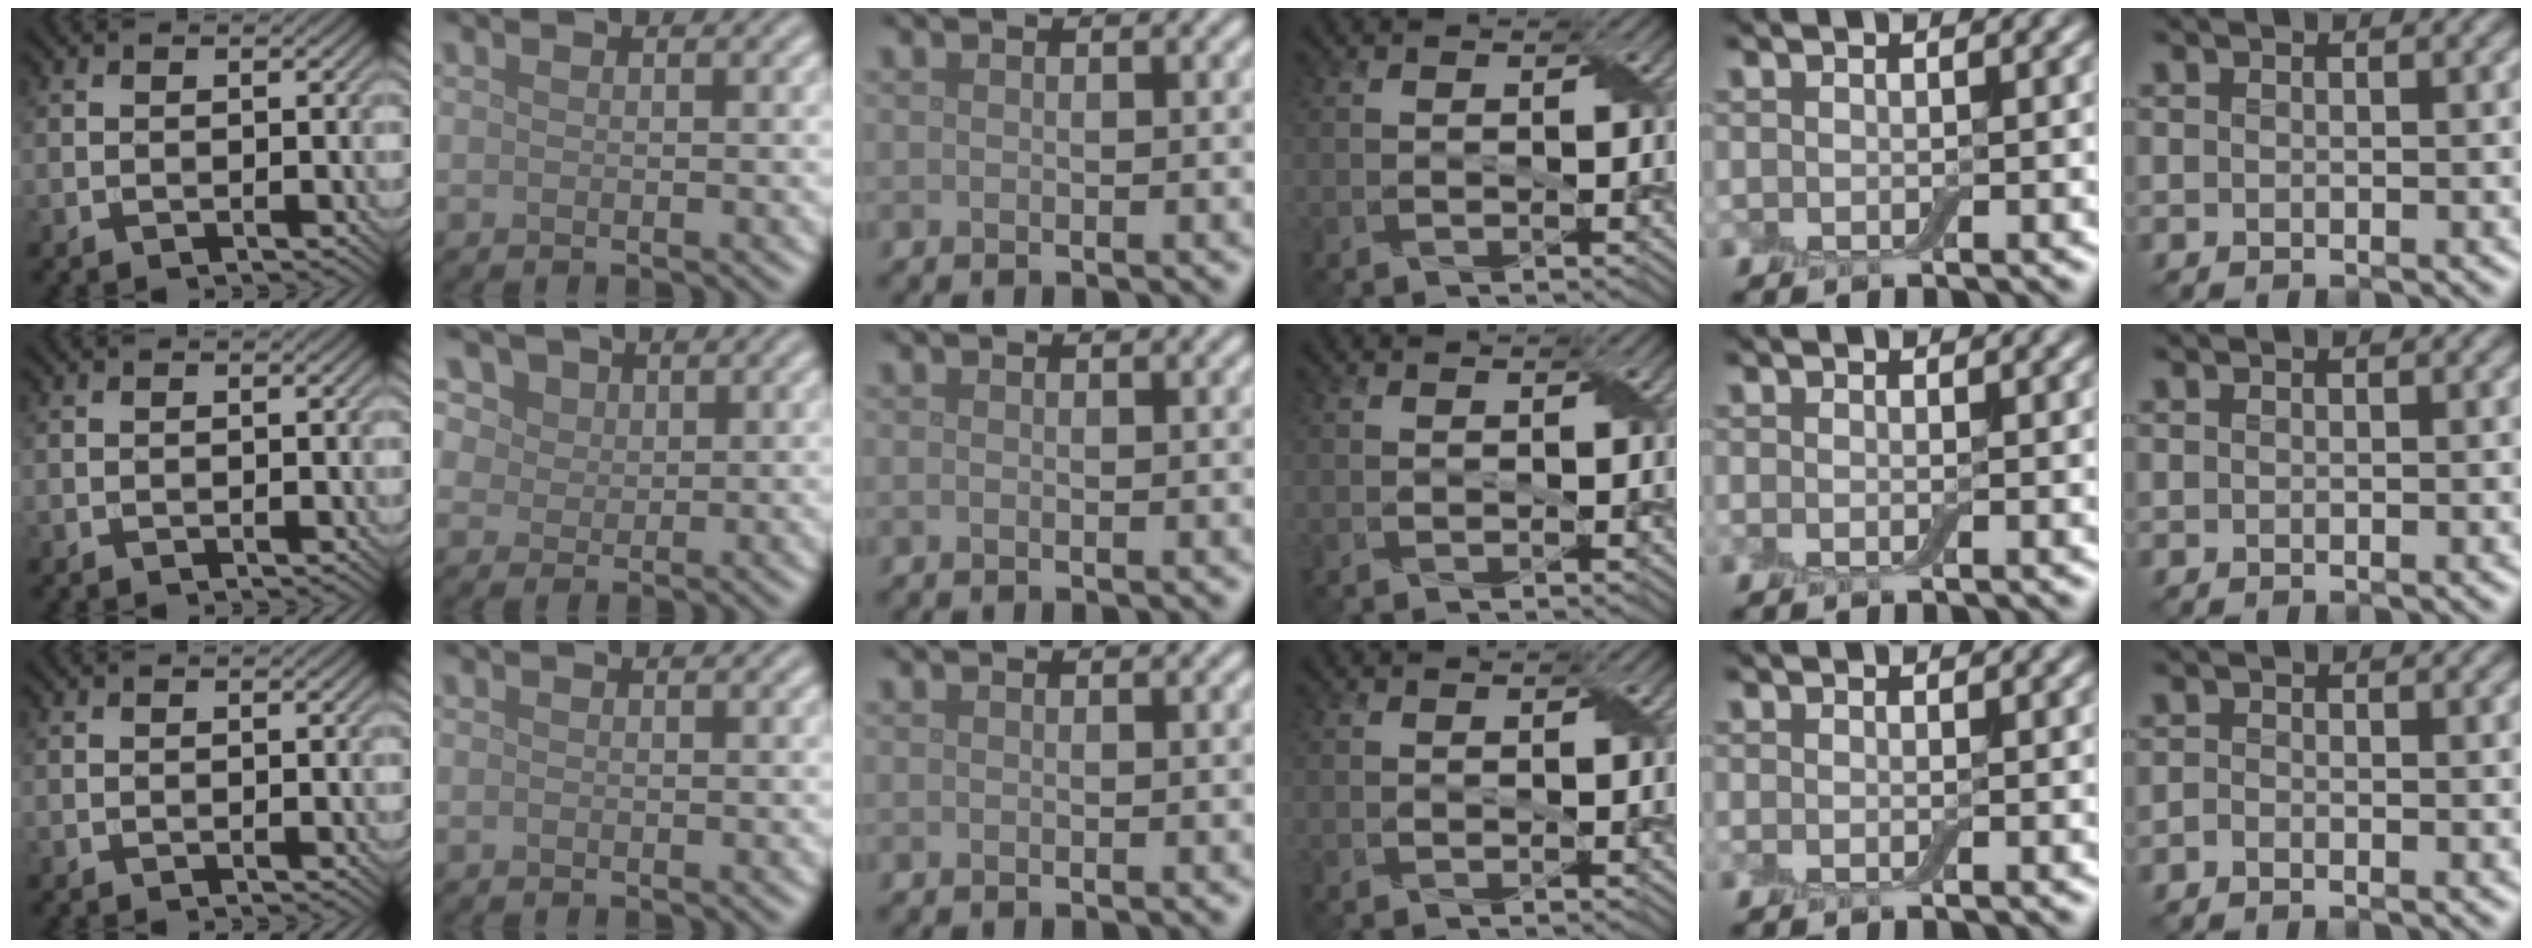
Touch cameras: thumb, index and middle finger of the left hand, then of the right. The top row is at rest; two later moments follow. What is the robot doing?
{"motion": "fold", "object": "cloth"}